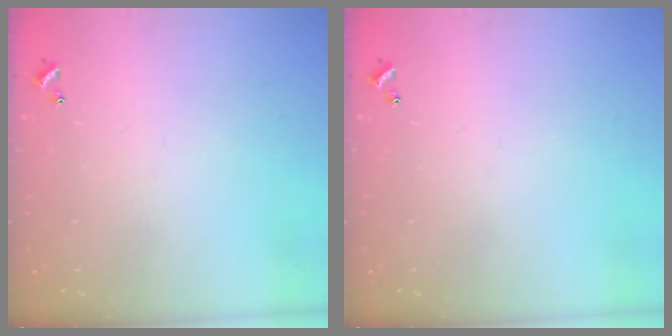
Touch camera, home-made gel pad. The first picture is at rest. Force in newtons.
{"total": 0.0}